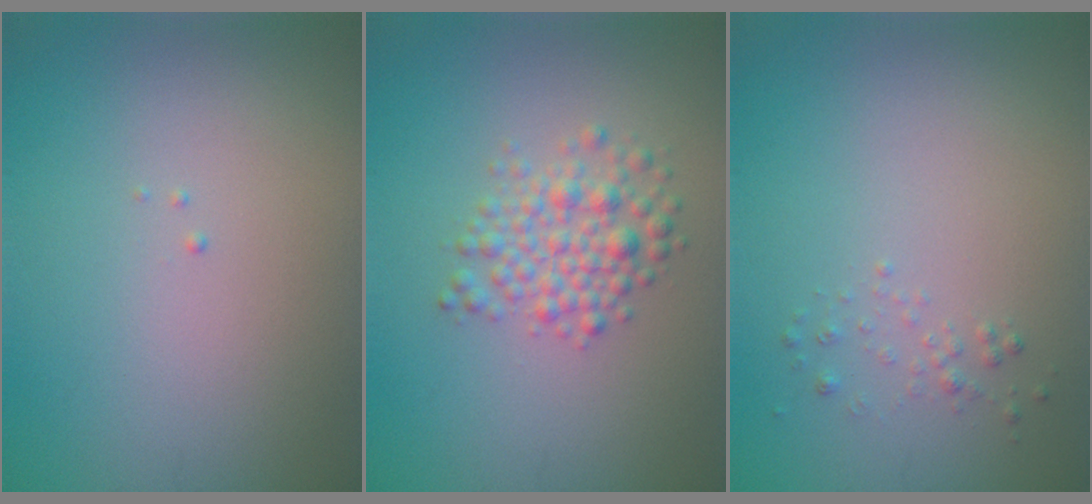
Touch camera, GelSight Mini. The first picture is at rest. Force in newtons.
{"total": 3.2, "press": 3.2, "slide": 0.0}
{"total": 0.7, "press": 0.7, "slide": 0.1}